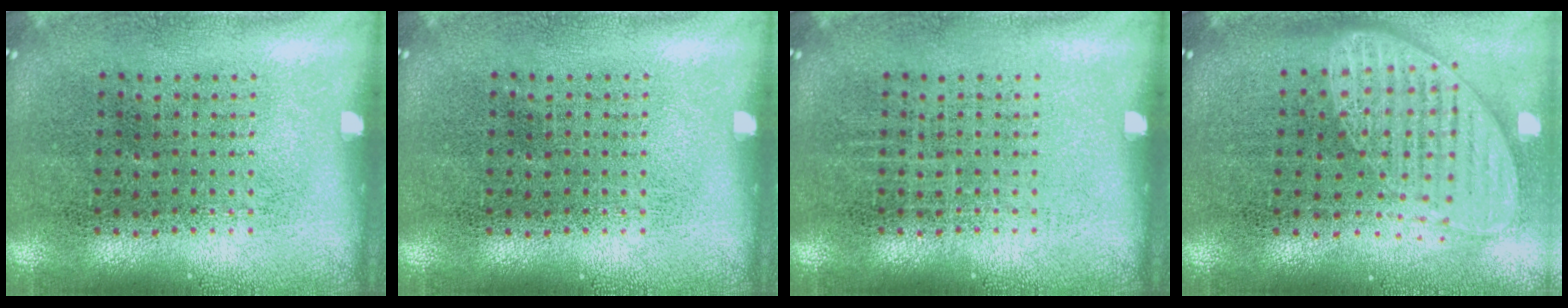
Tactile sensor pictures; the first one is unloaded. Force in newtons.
{"total": 0.0}
{"total": 0.0}
{"total": 1.8, "press": 1.5, "slide": 1.0}